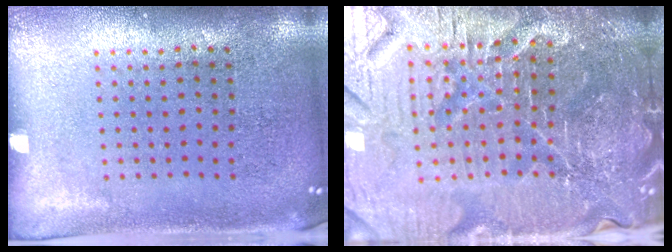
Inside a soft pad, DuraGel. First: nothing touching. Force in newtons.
{"total": 6.5, "press": 5.9, "slide": 2.7}